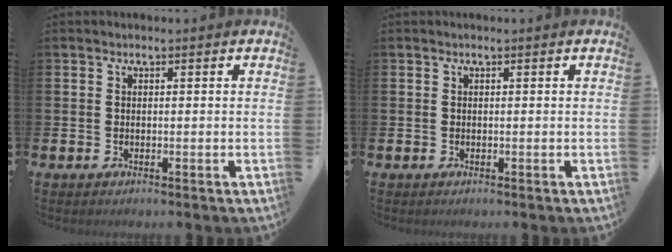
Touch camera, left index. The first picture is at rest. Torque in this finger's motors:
{"motor_torque": [0.00, 0.00, 0.00, 0.01]}